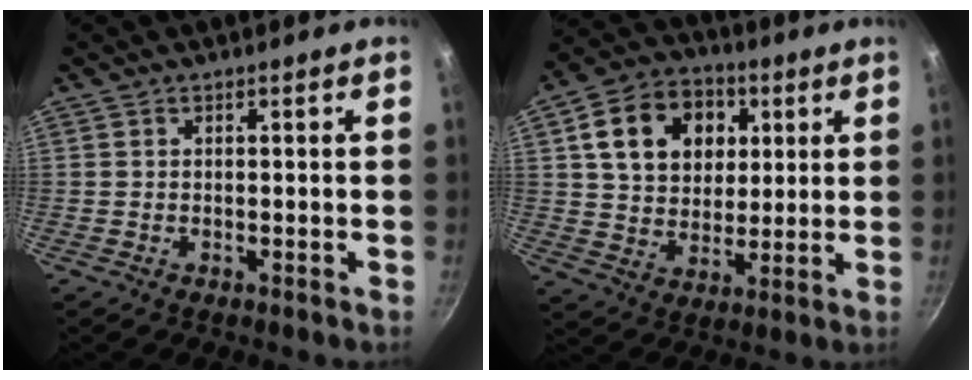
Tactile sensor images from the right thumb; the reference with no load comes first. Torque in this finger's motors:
{"motor_torque": [-0.66, 1.44, 0.01, 0.20, 0.29]}